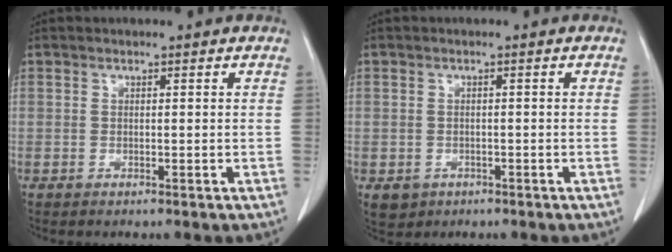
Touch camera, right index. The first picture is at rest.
{"total": 2.8, "force": [-1.3, 2.4, 0.6], "torque": [-0.008, 0.002, -0.013]}